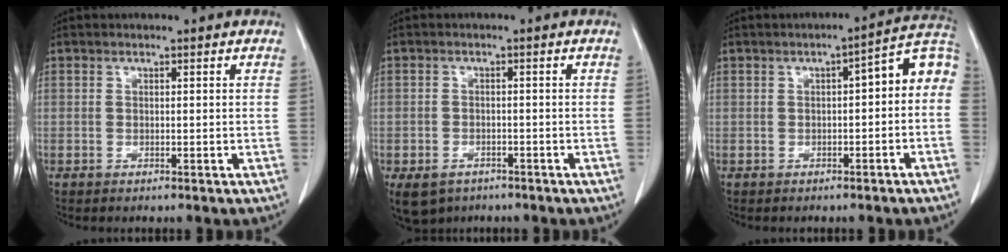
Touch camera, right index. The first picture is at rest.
{"total": 6.4, "force": [-4.1, 4.3, 2.2], "torque": [-0.040, 0.000, -0.055]}
{"total": 7.5, "force": [-0.4, 2.4, 7.1], "torque": [-0.092, 0.039, -0.007]}